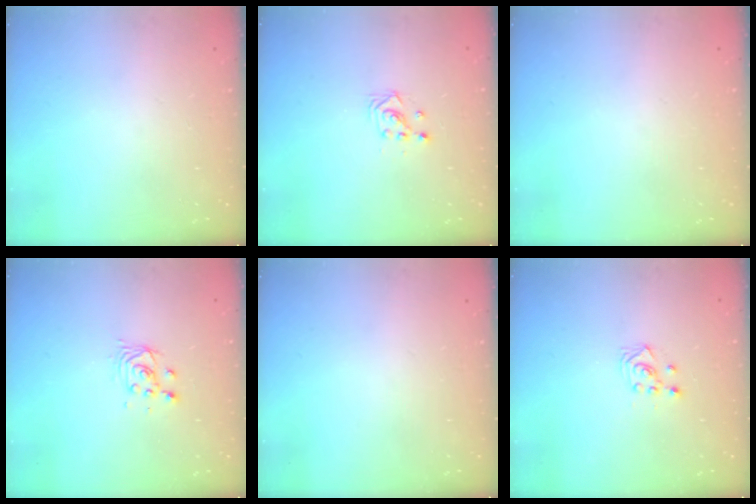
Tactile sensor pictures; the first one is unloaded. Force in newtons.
{"total": 2.9, "press": 2.9, "slide": 0.3}
{"total": 0.0}
{"total": 3.1, "press": 3.1, "slide": 0.2}
{"total": 0.0}
{"total": 3.3, "press": 3.2, "slide": 1.0}